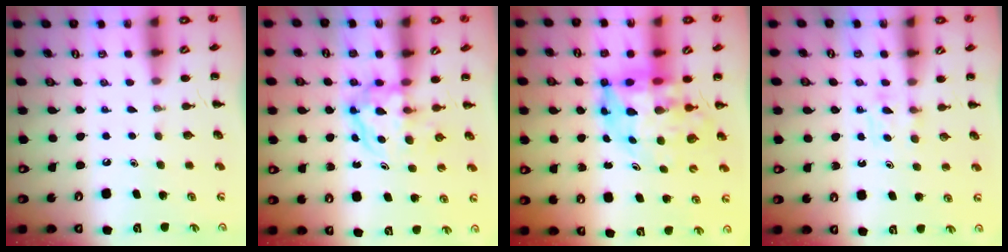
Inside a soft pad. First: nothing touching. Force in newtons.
{"total": 3.8, "press": 3.8, "slide": 0.5}
{"total": 11.0, "press": 10.4, "slide": 3.4}
{"total": 3.4, "press": 3.2, "slide": 1.2}